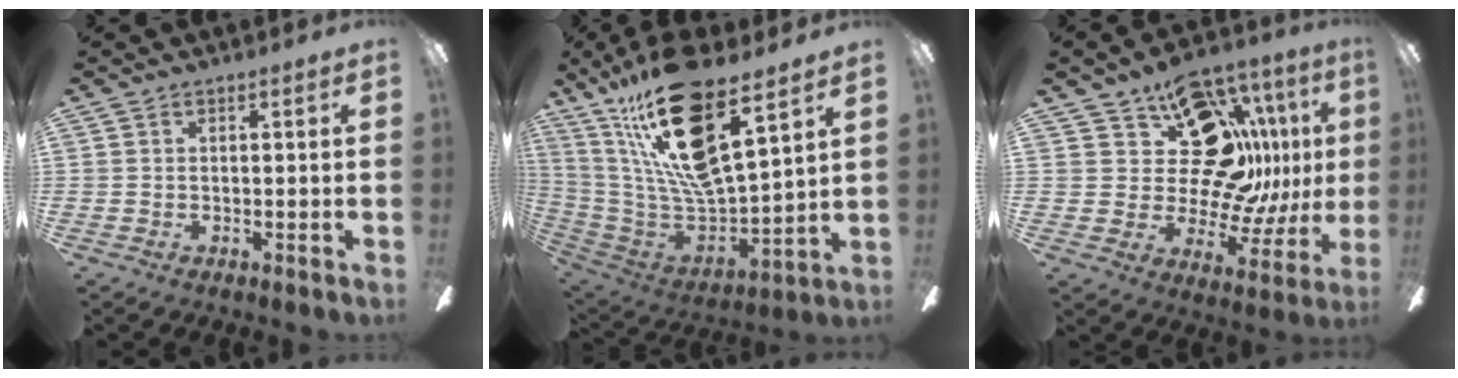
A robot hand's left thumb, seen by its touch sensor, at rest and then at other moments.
{"total": 23.6, "force": [14.1, 7.1, 17.6], "torque": [-0.343, -0.085, 0.238]}
{"total": 19.7, "force": [8.2, 12.5, 12.8], "torque": [-0.200, -0.054, 0.160]}